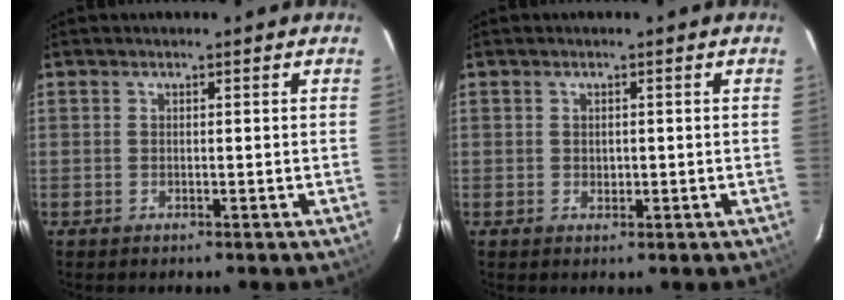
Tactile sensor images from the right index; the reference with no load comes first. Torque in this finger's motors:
{"motor_torque": [-0.08, 0.00, -0.02, 0.00]}